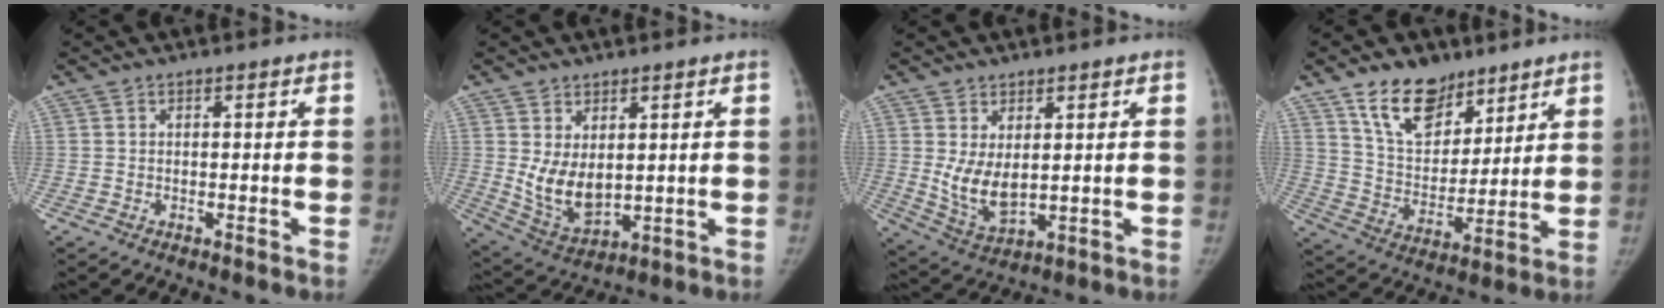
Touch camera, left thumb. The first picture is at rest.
{"total": 8.4, "force": [1.4, 5.2, 6.5], "torque": [-0.099, -0.025, 0.051]}
{"total": 7.3, "force": [1.2, 4.0, 5.9], "torque": [-0.100, -0.023, 0.042]}
{"total": 13.9, "force": [9.5, 8.2, 6.0], "torque": [-0.062, -0.058, 0.175]}